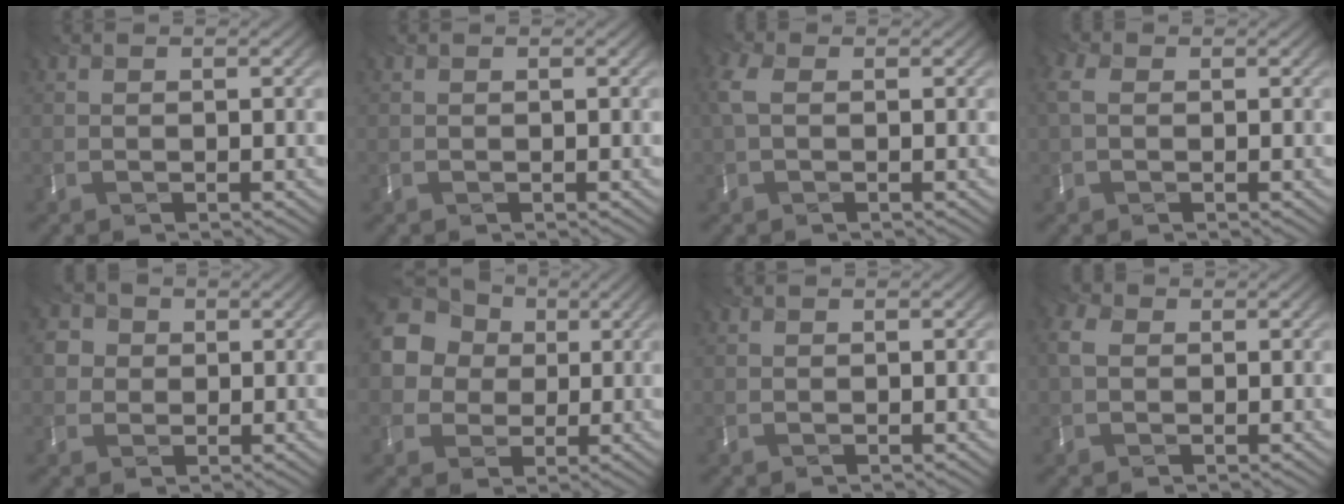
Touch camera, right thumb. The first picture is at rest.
{"total": 0.0}
{"total": 2.6, "force": [-0.2, 1.7, 2.0], "torque": [-0.064, 0.001, -0.010]}
{"total": 2.4, "force": [-0.3, 1.7, 1.5], "torque": [-0.056, -0.001, -0.011]}
{"total": 3.1, "force": [-0.3, 3.0, 0.6], "torque": [-0.037, -0.002, -0.017]}
{"total": 9.7, "force": [1.3, 8.7, 4.1], "torque": [-0.132, 0.024, 0.003]}
{"total": 0.0}
{"total": 2.3, "force": [-0.5, 1.8, 1.3], "torque": [-0.041, 0.000, -0.020]}